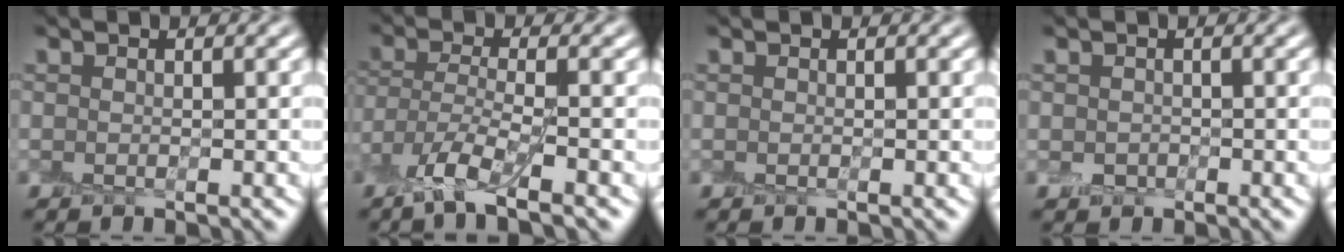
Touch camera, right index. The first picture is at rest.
{"total": 4.4, "force": [-2.9, 0.8, 3.3], "torque": [-0.073, -0.013, -0.068]}
{"total": 0.0}
{"total": 1.1, "force": [-0.2, 0.9, 0.4], "torque": [-0.008, -0.005, -0.006]}